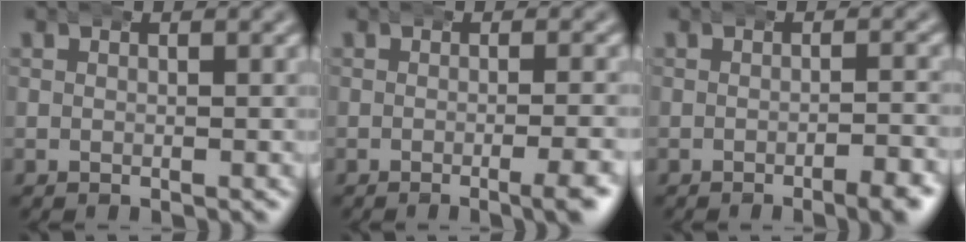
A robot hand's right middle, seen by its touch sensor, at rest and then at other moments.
{"total": 2.6, "force": [-1.4, -0.2, 2.2], "torque": [-0.027, 0.005, -0.025]}
{"total": 2.1, "force": [-1.5, 0.1, 1.4], "torque": [-0.017, 0.005, -0.029]}